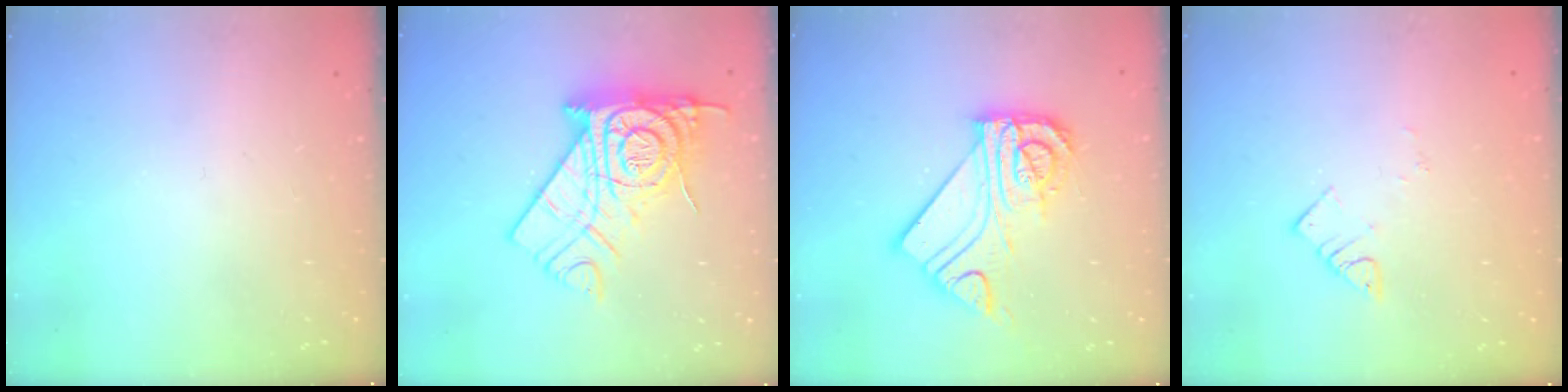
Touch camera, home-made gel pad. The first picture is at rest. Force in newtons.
{"total": 19.7, "press": 19.6, "slide": 1.7}
{"total": 13.6, "press": 13.6, "slide": 0.7}
{"total": 3.6, "press": 3.6, "slide": 0.3}